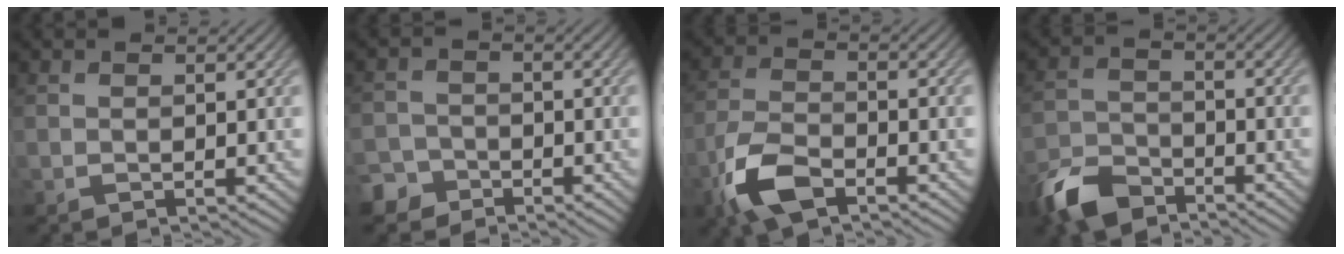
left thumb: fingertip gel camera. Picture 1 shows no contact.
{"total": 4.0, "force": [-3.0, 2.6, 0.5], "torque": [-0.011, 0.003, -0.066]}
{"total": 8.1, "force": [-5.0, 3.4, 5.4], "torque": [-0.125, -0.009, -0.112]}
{"total": 8.0, "force": [-6.4, 3.4, 3.4], "torque": [-0.076, -0.011, -0.141]}